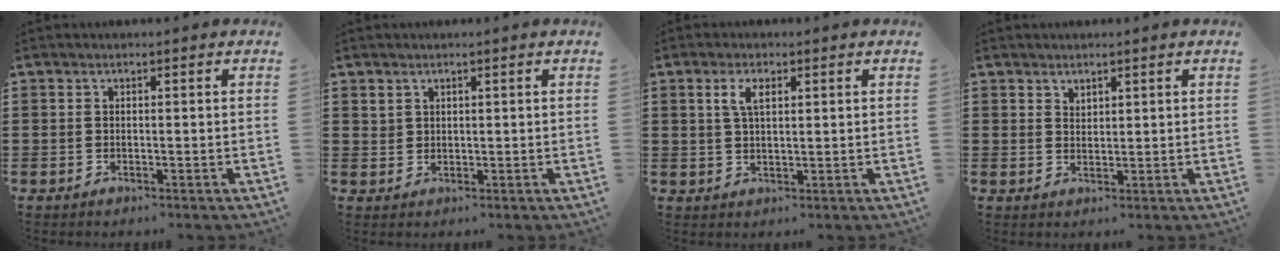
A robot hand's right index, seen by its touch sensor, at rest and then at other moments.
{"total": 1.5, "force": [1.2, 0.9, 0.1], "torque": [-0.005, 0.002, 0.024]}
{"total": 3.4, "force": [1.3, 1.4, 2.8], "torque": [-0.061, 0.008, 0.020]}
{"total": 1.6, "force": [1.4, 0.7, 0.0], "torque": [-0.002, 0.002, 0.029]}